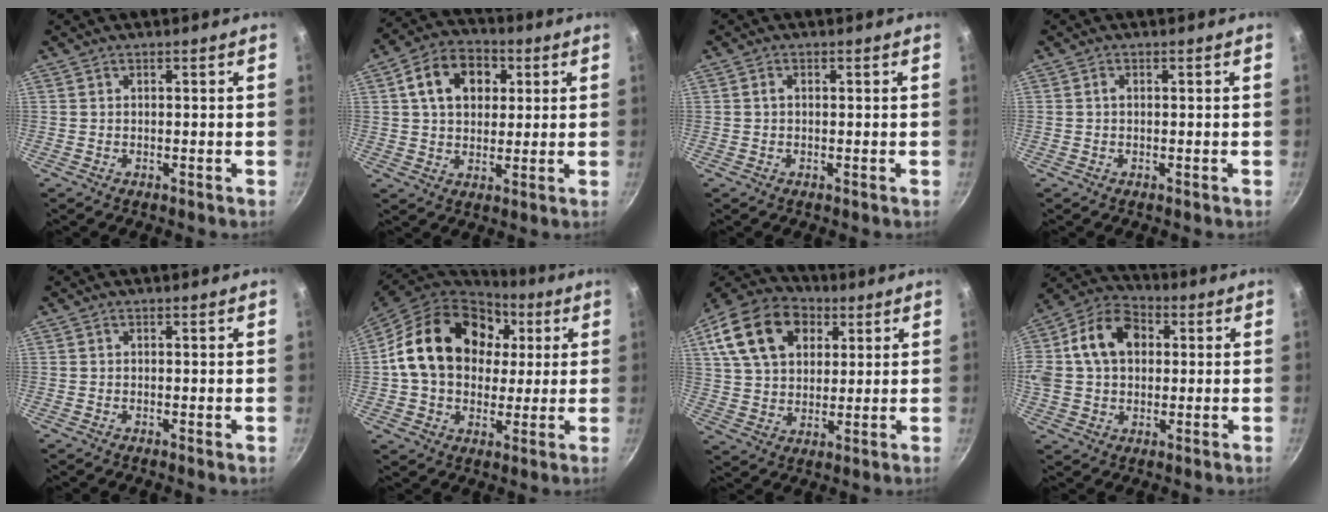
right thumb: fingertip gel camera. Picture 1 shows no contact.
{"total": 12.1, "force": [3.4, 8.9, 7.4], "torque": [-0.099, 0.011, 0.043]}
{"total": 1.0, "force": [0.1, 0.7, 0.7], "torque": [-0.012, 0.005, 0.000]}
{"total": 0.7, "force": [0.0, 0.5, 0.5], "torque": [-0.007, 0.005, -0.001]}
{"total": 0.0}
{"total": 21.4, "force": [4.9, 16.1, 13.3], "torque": [-0.209, 0.013, 0.076]}
{"total": 18.4, "force": [7.1, 12.8, 11.2], "torque": [-0.184, 0.006, 0.117]}
{"total": 16.6, "force": [3.0, 12.4, 10.6], "torque": [-0.186, 0.035, 0.034]}